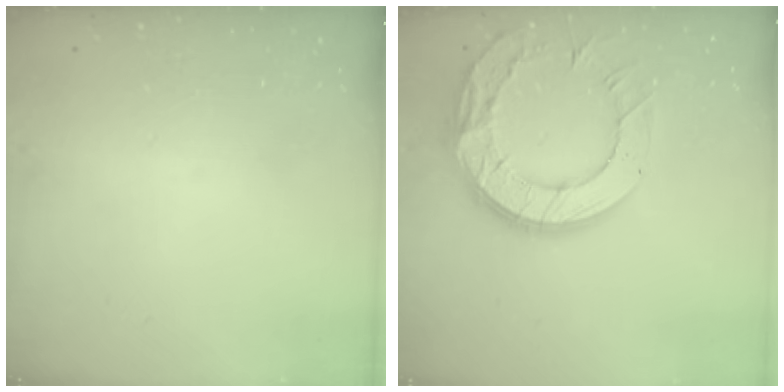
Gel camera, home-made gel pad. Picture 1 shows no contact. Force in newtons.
{"total": 18.8, "press": 18.7, "slide": 1.6}